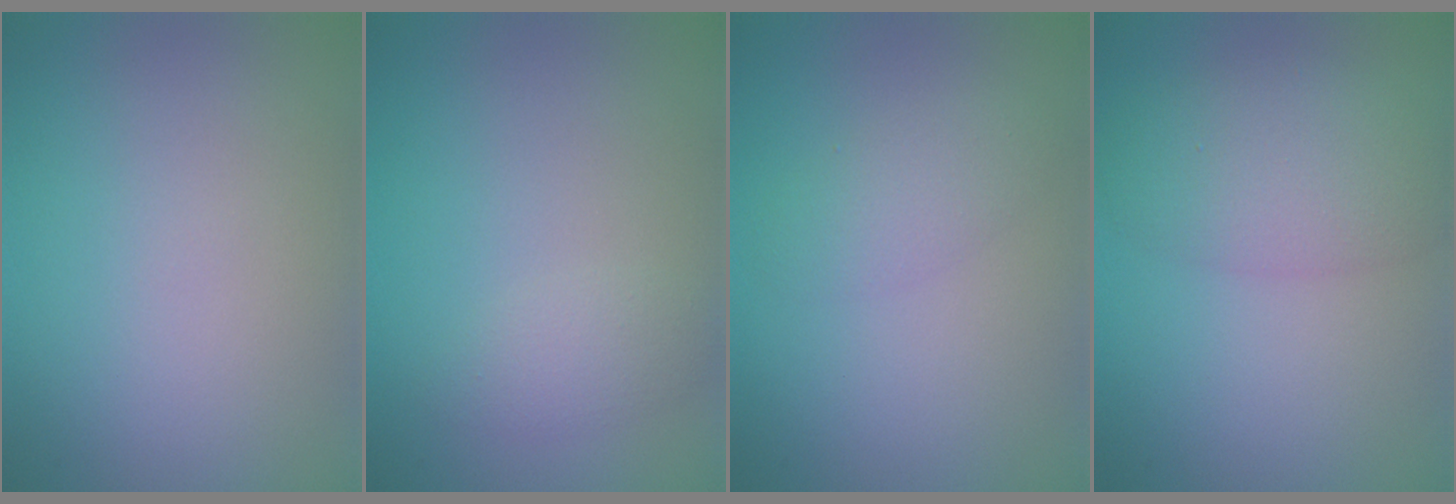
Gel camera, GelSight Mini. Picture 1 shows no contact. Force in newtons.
{"total": 1.6, "press": 1.6, "slide": 0.1}
{"total": 1.9, "press": 1.9, "slide": 0.1}
{"total": 5.0, "press": 5.0, "slide": 0.3}